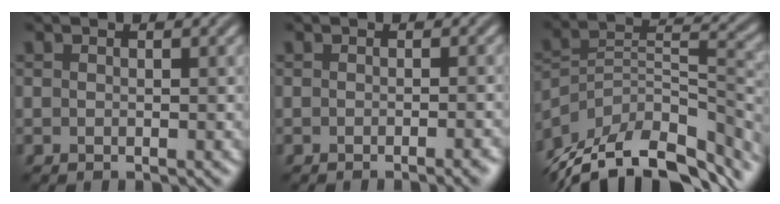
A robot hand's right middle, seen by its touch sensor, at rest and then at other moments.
{"total": 2.5, "force": [-1.2, 0.7, 2.1], "torque": [-0.012, 0.003, -0.016]}
{"total": 13.7, "force": [-10.6, 5.2, 6.9], "torque": [-0.151, 0.022, -0.176]}